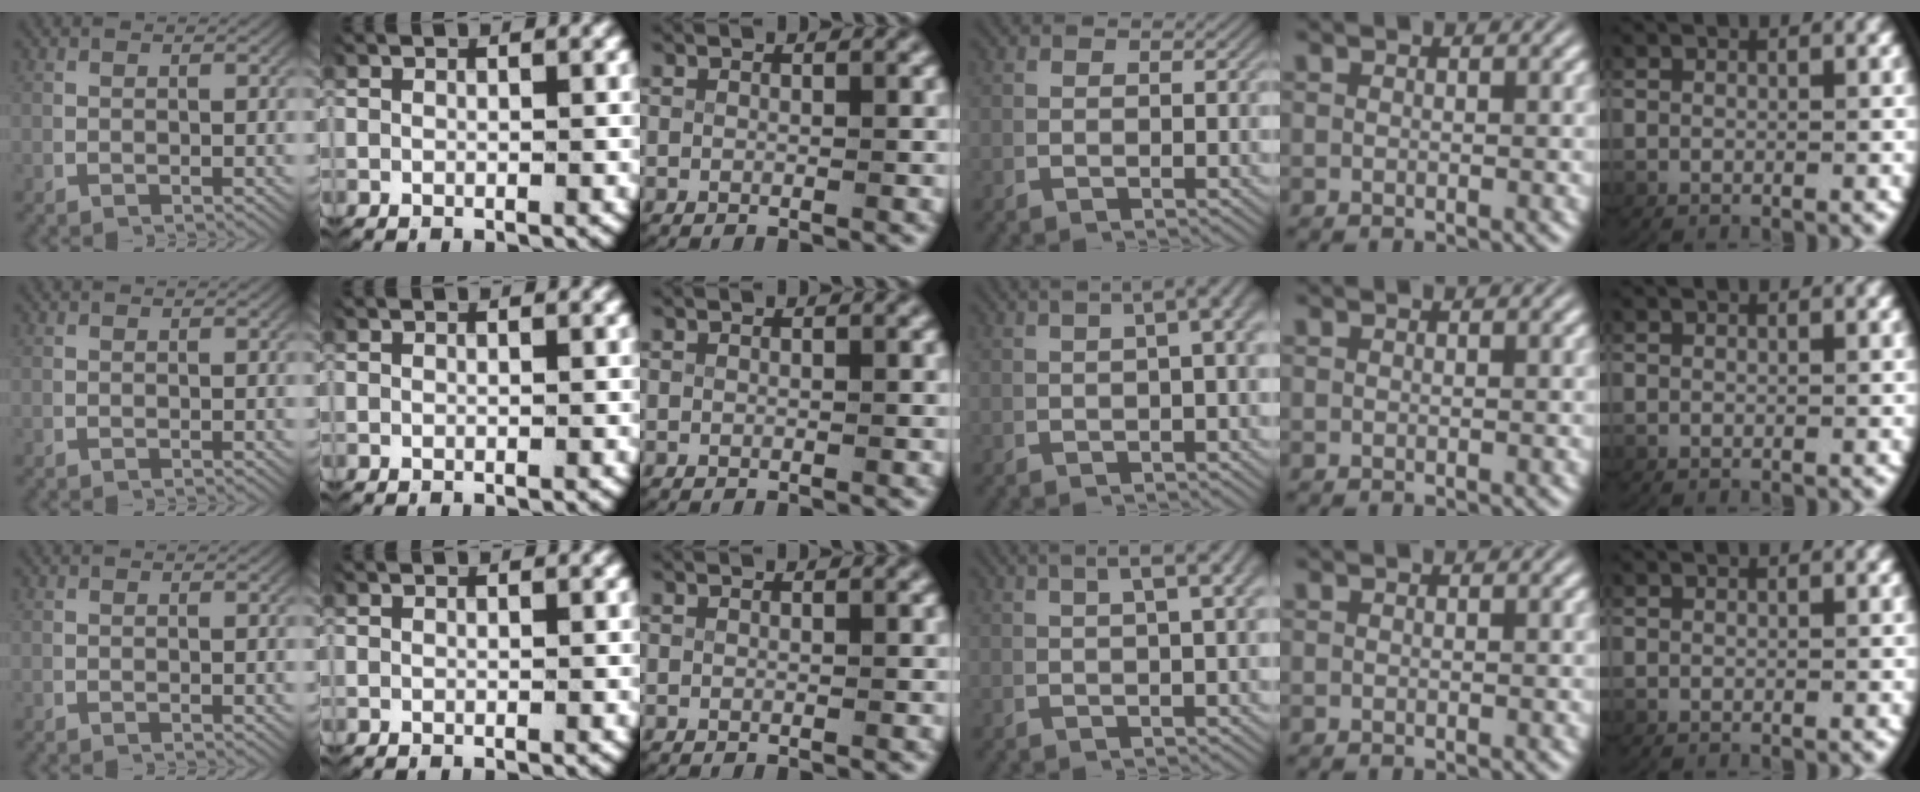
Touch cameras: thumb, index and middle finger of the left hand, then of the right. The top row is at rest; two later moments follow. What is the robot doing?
{"motion": "lift_and_place", "object": "map"}